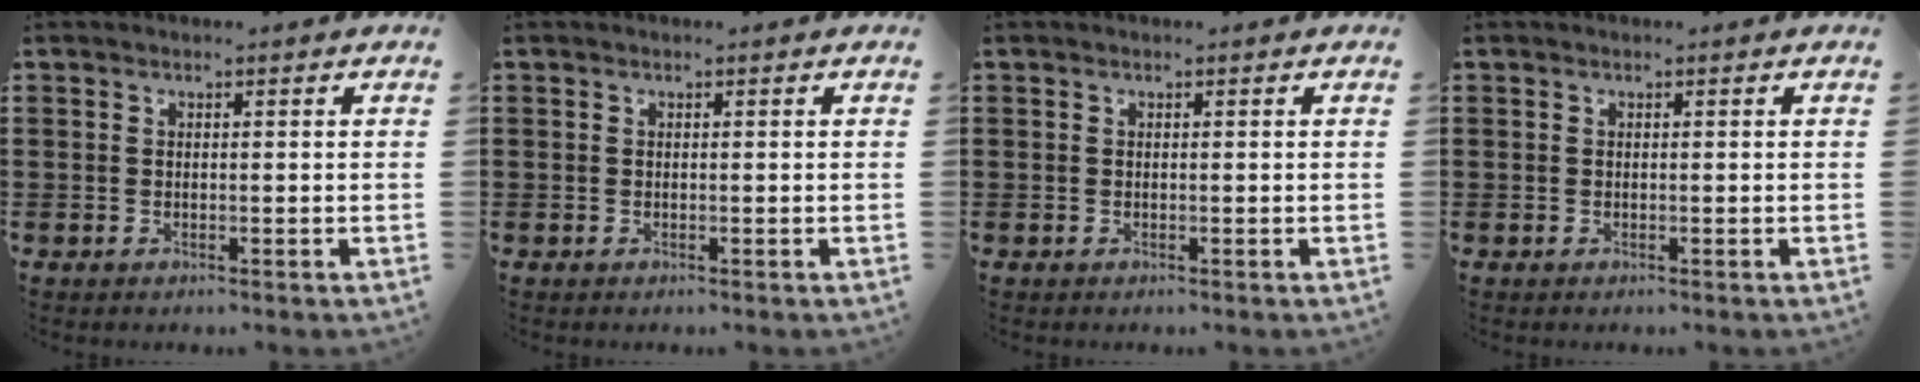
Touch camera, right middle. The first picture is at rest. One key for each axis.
{"total": 0.0}
{"total": 0.0}
{"total": 0.0}